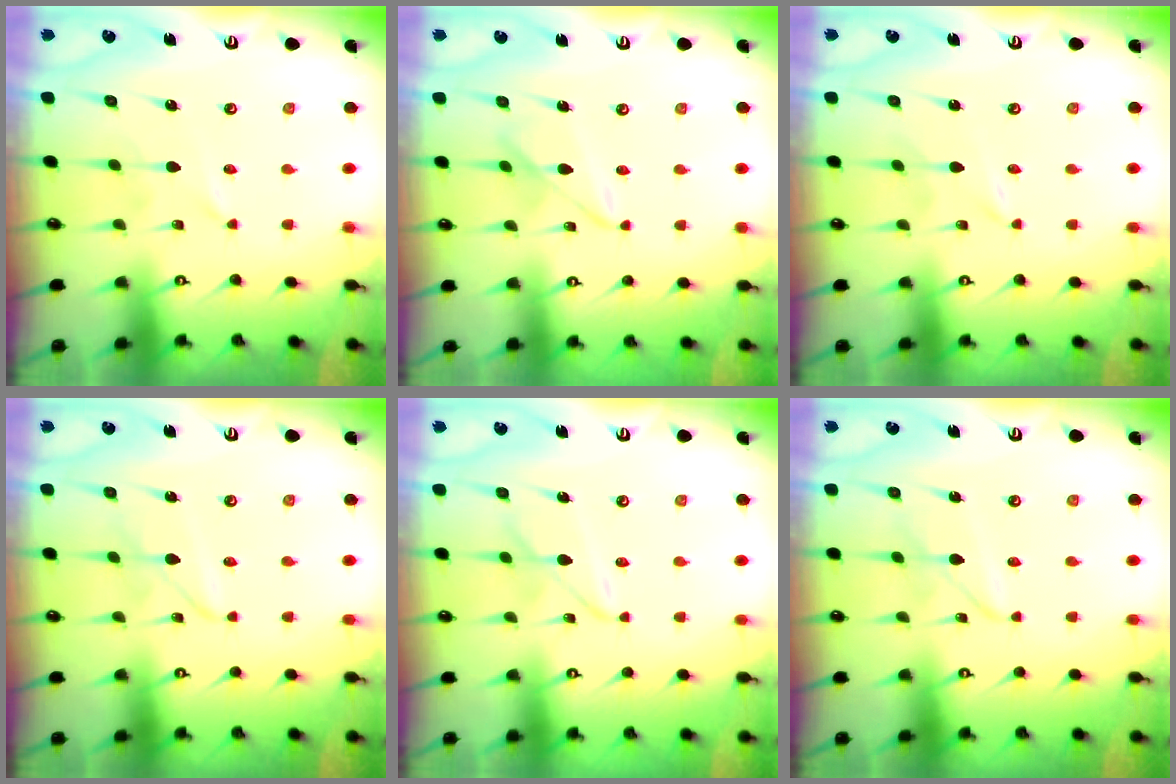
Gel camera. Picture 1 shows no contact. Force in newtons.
{"total": 7.0, "press": 7.0, "slide": 0.4}
{"total": 0.0}
{"total": 2.6, "press": 2.6, "slide": 0.2}
{"total": 5.3, "press": 5.3, "slide": 0.4}
{"total": 3.0, "press": 2.9, "slide": 0.3}